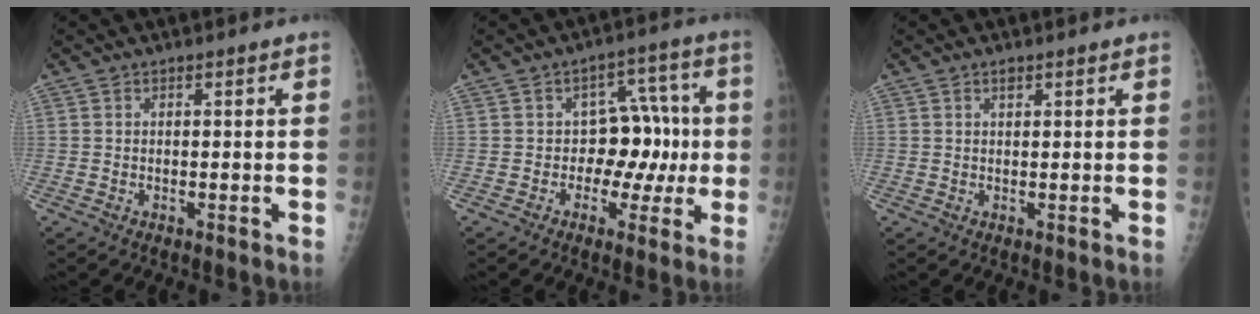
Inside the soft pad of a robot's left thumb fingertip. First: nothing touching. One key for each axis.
{"total": 9.3, "fx": -0.6, "fy": 6.9, "fz": 6.2, "tx": -0.029, "ty": 0.035, "tz": -0.012}
{"total": 1.2, "fx": 0.8, "fy": 0.5, "fz": 0.6, "tx": -0.006, "ty": -0.005, "tz": 0.012}